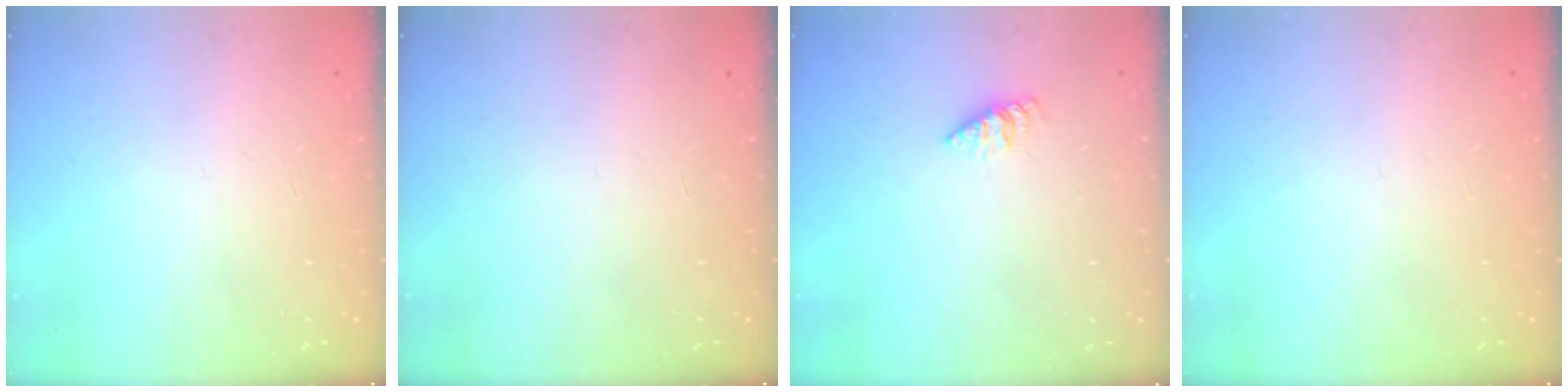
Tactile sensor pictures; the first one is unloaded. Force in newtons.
{"total": 0.0}
{"total": 1.6, "press": 1.6, "slide": 0.1}
{"total": 0.0}